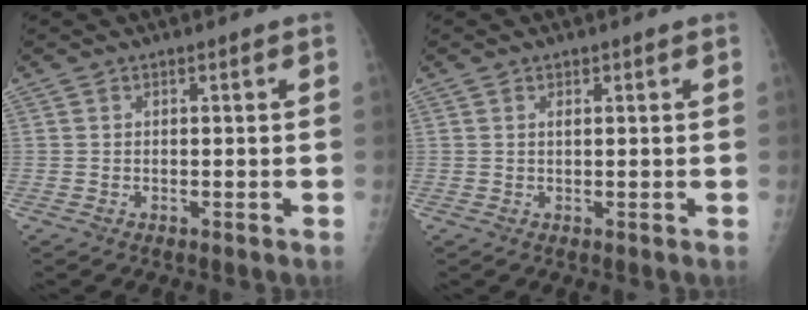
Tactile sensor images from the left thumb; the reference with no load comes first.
{"total": 1.0, "force": [0.6, 0.5, 0.7], "torque": [-0.006, -0.002, 0.009]}